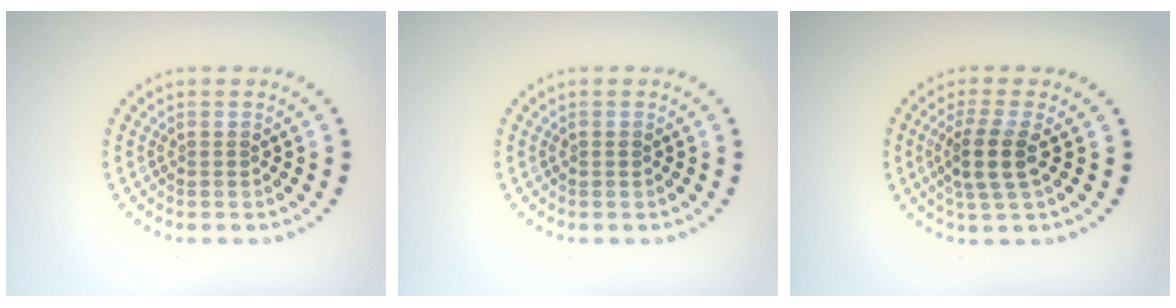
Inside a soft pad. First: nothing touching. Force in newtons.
{"total": 0.6, "press": 0.6, "slide": 0.0}
{"total": 3.4, "press": 2.8, "slide": 1.9}